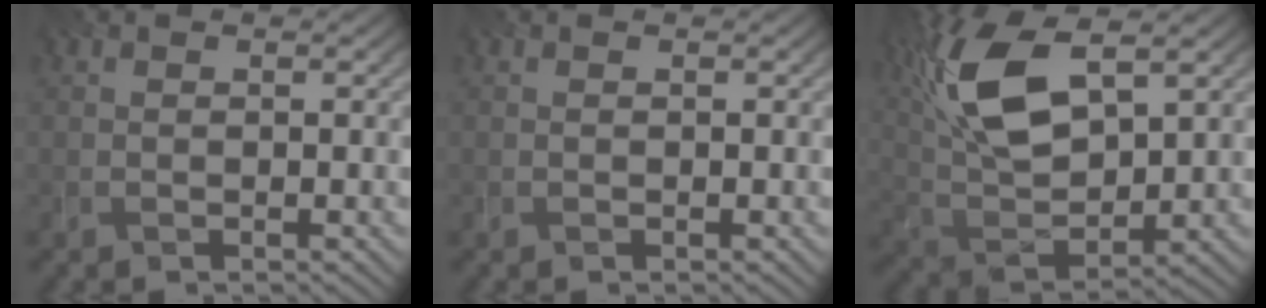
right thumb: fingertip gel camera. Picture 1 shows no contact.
{"total": 0.0}
{"total": 12.5, "force": [5.6, 5.4, 9.8], "torque": [-0.235, 0.013, 0.113]}